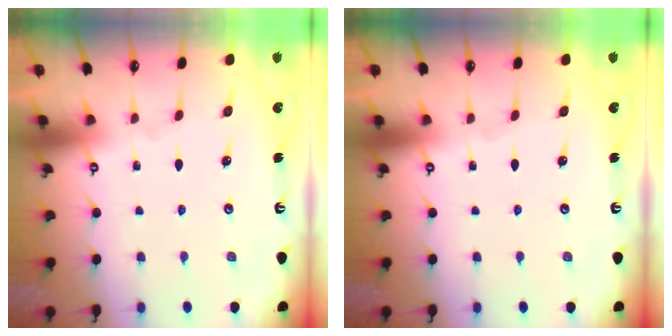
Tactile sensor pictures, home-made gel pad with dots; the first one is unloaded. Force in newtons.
{"total": 0.0}